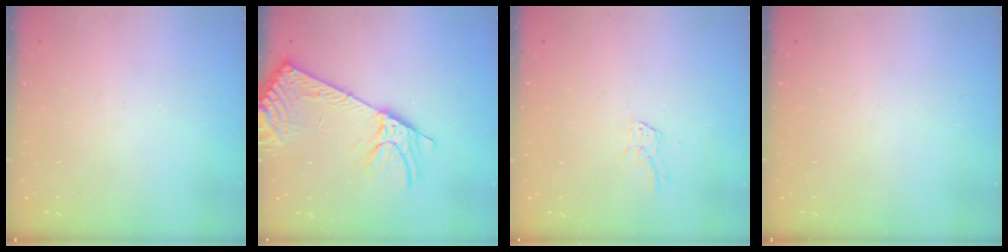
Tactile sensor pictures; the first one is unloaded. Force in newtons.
{"total": 12.2, "press": 11.9, "slide": 2.3}
{"total": 5.0, "press": 4.9, "slide": 0.5}
{"total": 0.0}